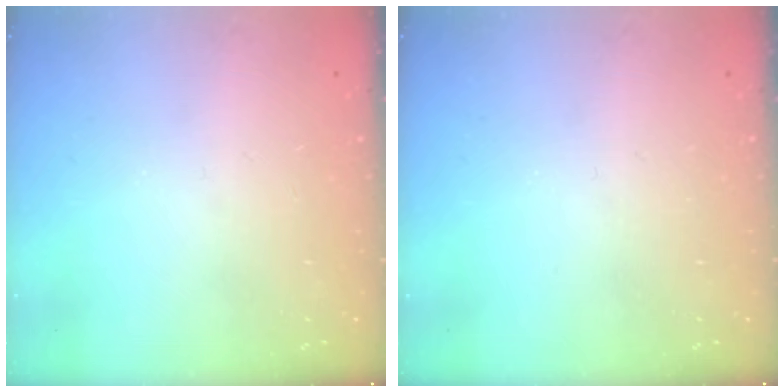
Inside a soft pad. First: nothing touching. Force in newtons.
{"total": 0.0}